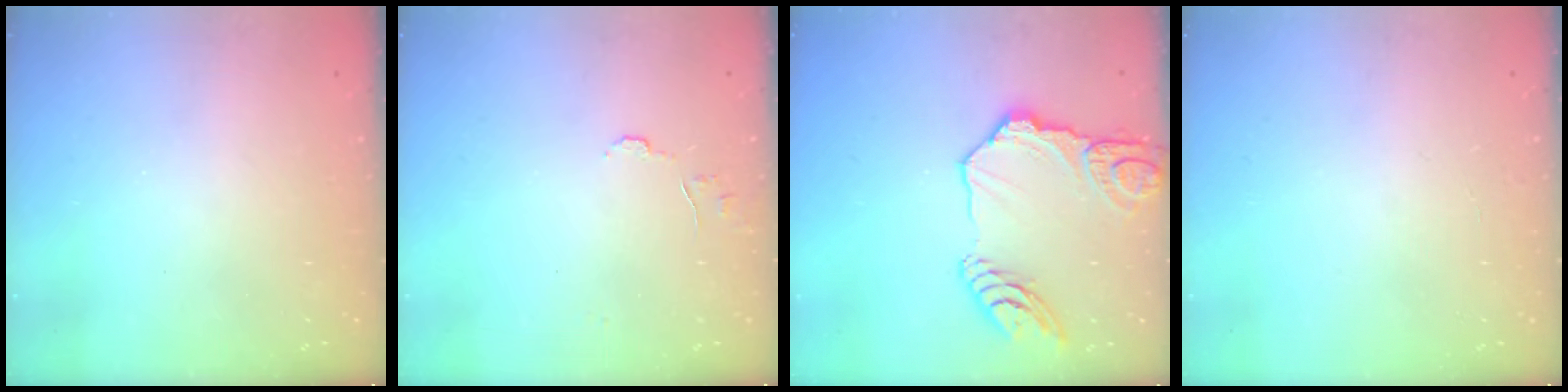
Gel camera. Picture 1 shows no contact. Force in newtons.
{"total": 5.8, "press": 5.8, "slide": 0.4}
{"total": 17.1, "press": 17.0, "slide": 1.5}
{"total": 1.8, "press": 1.8, "slide": 0.1}